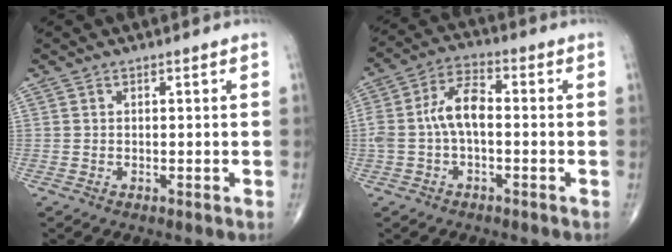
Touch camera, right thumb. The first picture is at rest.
{"total": 8.1, "force": [-0.7, 4.2, 6.9], "torque": [-0.142, 0.031, -0.019]}